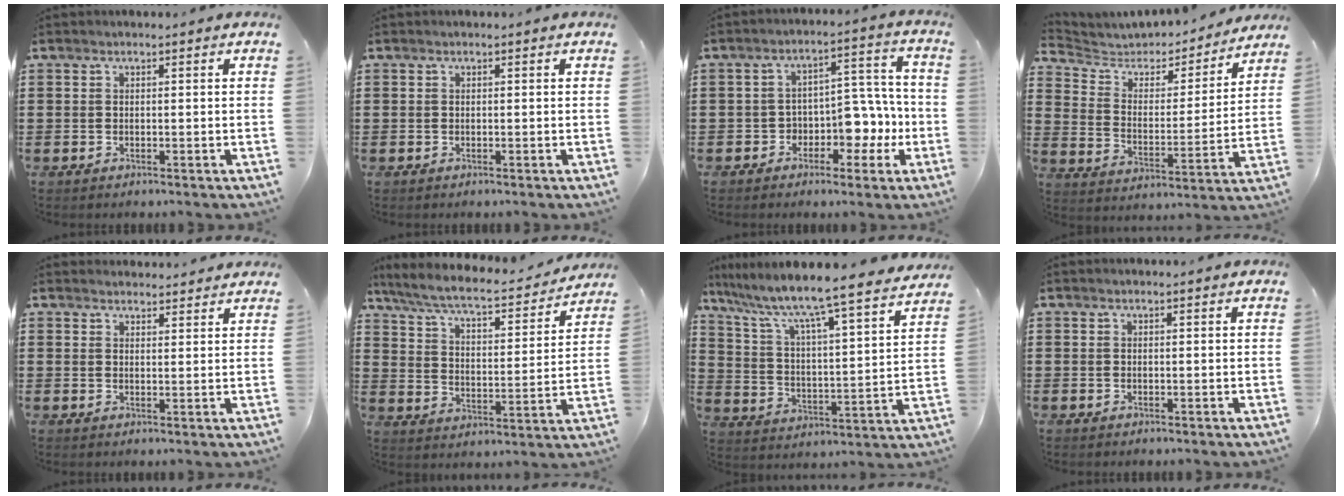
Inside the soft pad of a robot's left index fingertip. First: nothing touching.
{"total": 0.0}
{"total": 6.3, "force": [-2.0, 4.8, 3.6], "torque": [-0.066, 0.009, -0.039]}
{"total": 4.4, "force": [3.8, 2.1, 0.5], "torque": [-0.040, -0.032, 0.059]}
{"total": 2.2, "force": [2.2, 0.2, -0.2], "torque": [-0.002, -0.002, 0.042]}
{"total": 6.6, "force": [6.0, 0.6, 2.9], "torque": [-0.083, -0.040, 0.097]}
{"total": 7.8, "force": [6.9, -0.7, 3.6], "torque": [-0.101, -0.068, 0.105]}
{"total": 0.0}